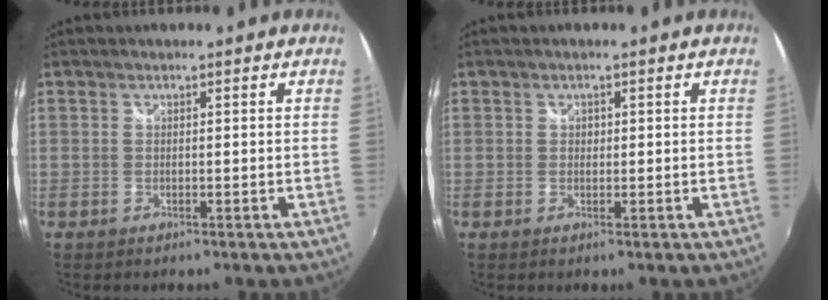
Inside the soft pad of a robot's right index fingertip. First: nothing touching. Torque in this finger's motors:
{"motor_torque": [0.21, 0.08, 0.17, 0.03]}